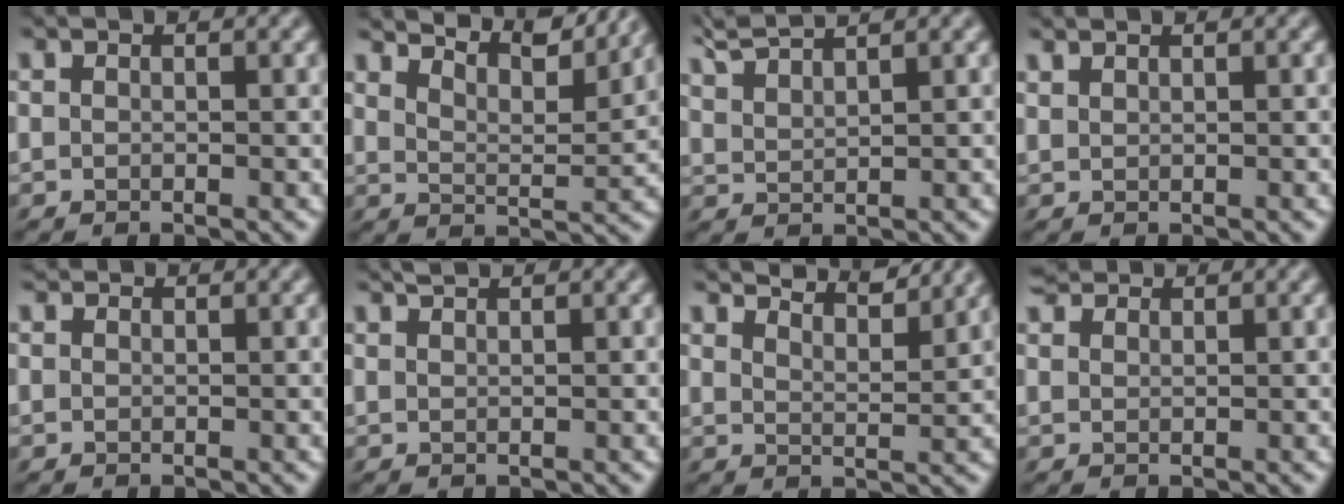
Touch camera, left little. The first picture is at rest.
{"total": 8.3, "force": [7.5, 0.9, 3.4], "torque": [-0.072, 0.008, 0.088]}
{"total": 4.0, "force": [3.6, -0.3, 1.7], "torque": [-0.050, 0.016, 0.063]}
{"total": 0.9, "force": [0.8, 0.0, 0.2], "torque": [-0.011, 0.003, 0.019]}
{"total": 1.3, "force": [1.0, 0.8, 0.1], "torque": [-0.015, 0.007, 0.018]}
{"total": 1.6, "force": [1.5, -0.5, 0.3], "torque": [-0.010, 0.010, 0.031]}
{"total": 5.2, "force": [4.9, 0.2, 1.7], "torque": [-0.037, 0.009, 0.060]}
{"total": 2.9, "force": [2.4, 1.4, 0.9], "torque": [-0.049, 0.014, 0.045]}